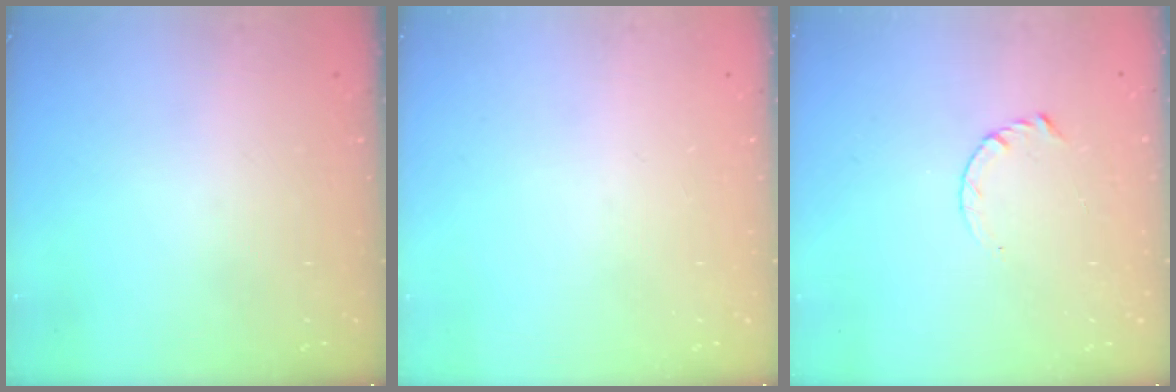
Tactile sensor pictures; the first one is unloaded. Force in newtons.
{"total": 0.0}
{"total": 3.5, "press": 3.5, "slide": 0.4}